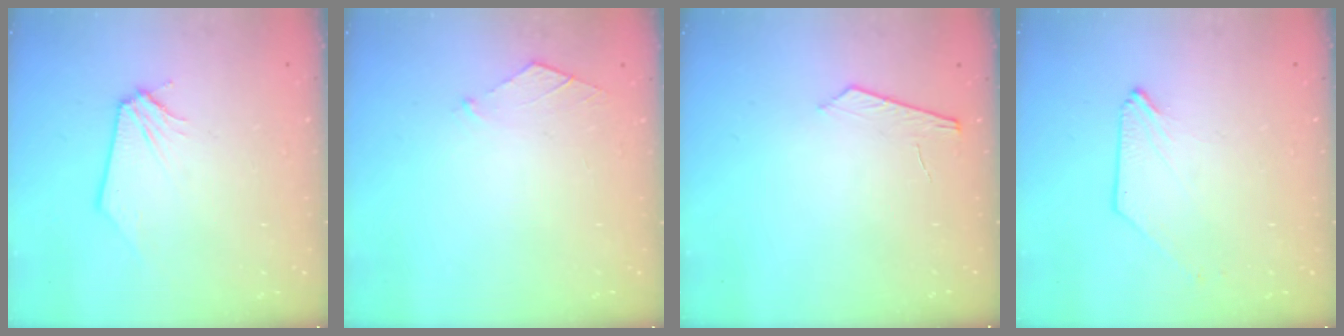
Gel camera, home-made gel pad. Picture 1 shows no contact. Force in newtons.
{"total": 4.8, "press": 4.7, "slide": 0.6}
{"total": 4.8, "press": 4.8, "slide": 0.5}
{"total": 0.0}